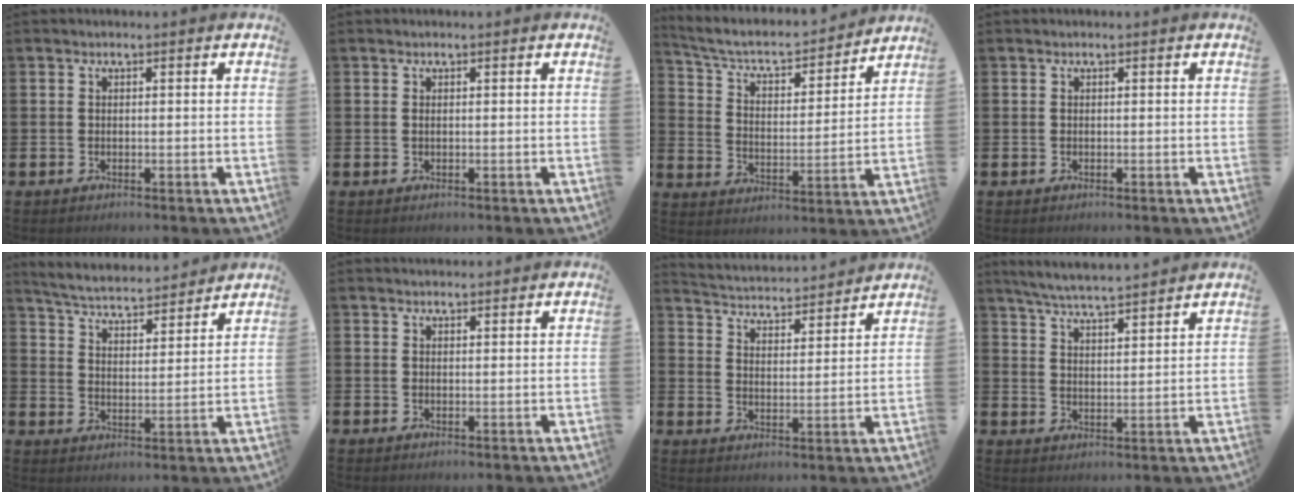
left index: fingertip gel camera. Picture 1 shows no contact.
{"total": 0.0}
{"total": 6.4, "force": [5.6, 2.0, 2.3], "torque": [-0.076, -0.041, 0.090]}
{"total": 0.0}
{"total": 4.9, "force": [4.9, 0.6, 0.7], "torque": [-0.038, -0.040, 0.081]}
{"total": 1.5, "force": [1.5, 0.4, 0.1], "torque": [0.007, -0.004, 0.025]}
{"total": 4.1, "force": [4.0, 0.6, -0.1], "torque": [-0.022, -0.036, 0.065]}
{"total": 5.6, "force": [5.5, -0.1, 1.0], "torque": [-0.040, -0.033, 0.097]}